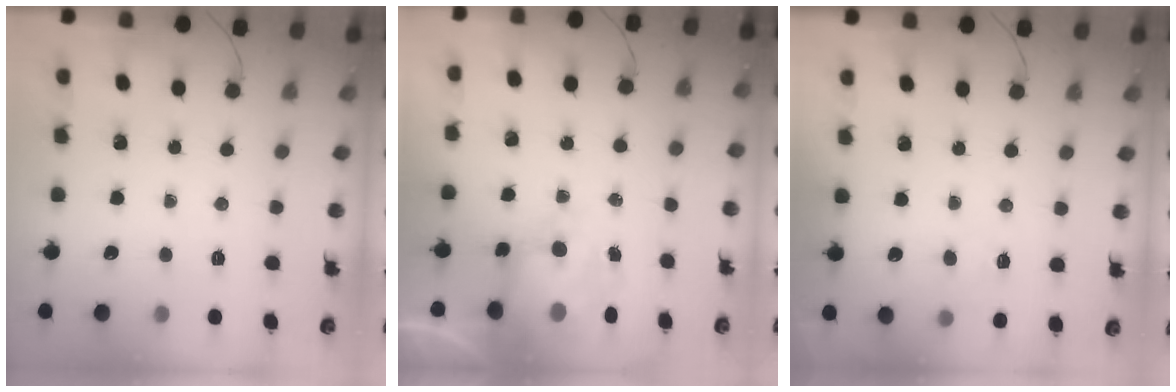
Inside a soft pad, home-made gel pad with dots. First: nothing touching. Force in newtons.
{"total": 6.5, "press": 6.5, "slide": 0.5}
{"total": 5.5, "press": 5.3, "slide": 1.5}